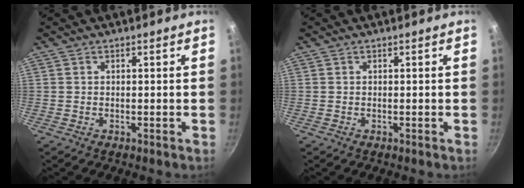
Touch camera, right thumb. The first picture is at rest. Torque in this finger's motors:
{"motor_torque": [-0.16, -0.04, -0.12, -0.01, 0.00]}